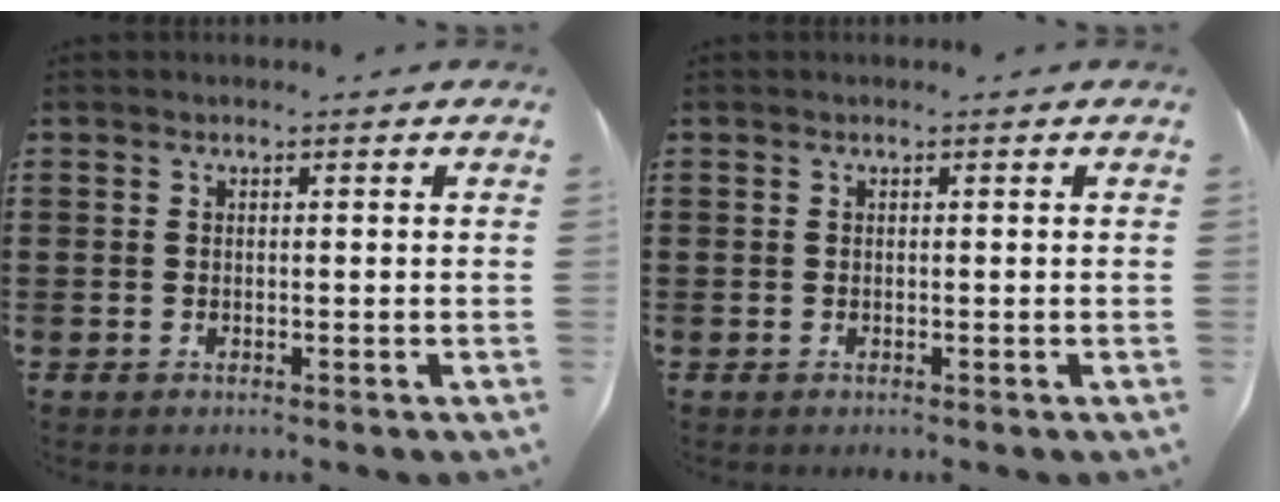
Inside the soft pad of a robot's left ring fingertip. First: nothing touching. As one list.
[{"total": 0.0}]